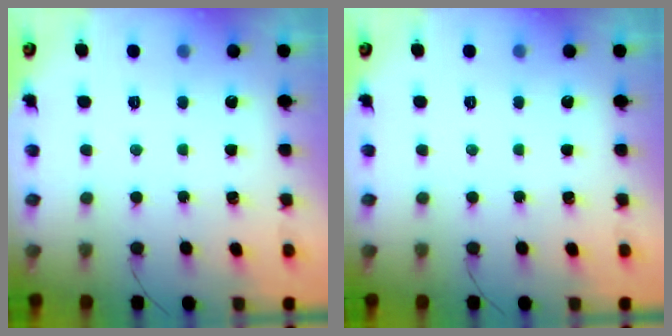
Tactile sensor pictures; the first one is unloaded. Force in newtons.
{"total": 0.0}